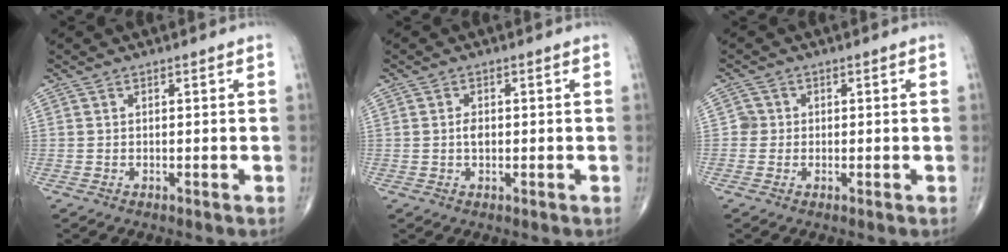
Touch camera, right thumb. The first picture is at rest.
{"total": 1.8, "force": [-0.1, 1.1, 1.4], "torque": [-0.022, 0.001, -0.004]}
{"total": 1.8, "force": [-0.1, 1.8, 0.2], "torque": [0.009, 0.006, -0.006]}